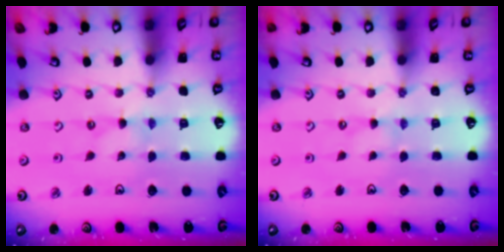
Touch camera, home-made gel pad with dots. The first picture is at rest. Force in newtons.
{"total": 0.0}